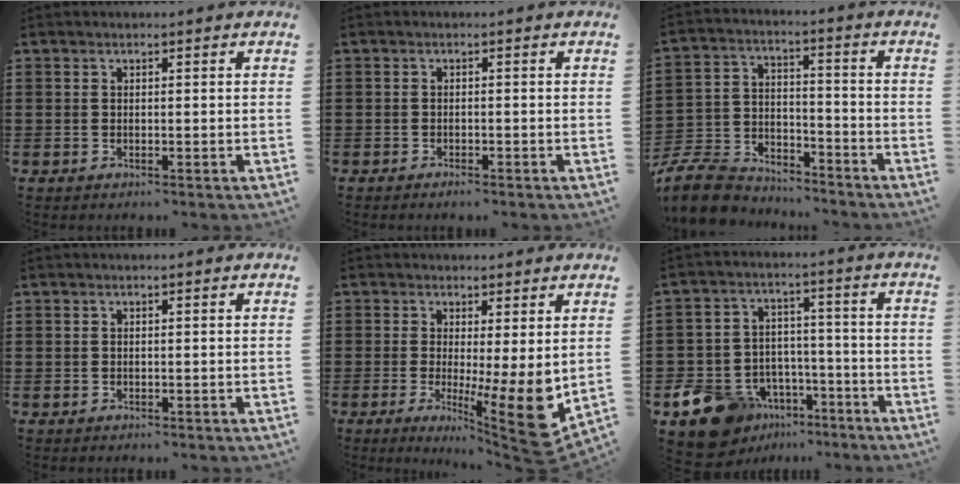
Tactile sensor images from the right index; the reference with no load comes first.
{"total": 0.9, "force": [-0.9, 0.1, 0.2], "torque": [-0.007, -0.003, -0.017]}
{"total": 9.5, "force": [-8.9, 2.6, 2.1], "torque": [-0.059, 0.021, -0.177]}
{"total": 0.0}
{"total": 8.9, "force": [-0.4, 1.2, 8.8], "torque": [-0.112, -0.035, -0.004]}
{"total": 10.6, "force": [-7.0, 7.2, 3.4], "torque": [-0.099, 0.036, -0.128]}